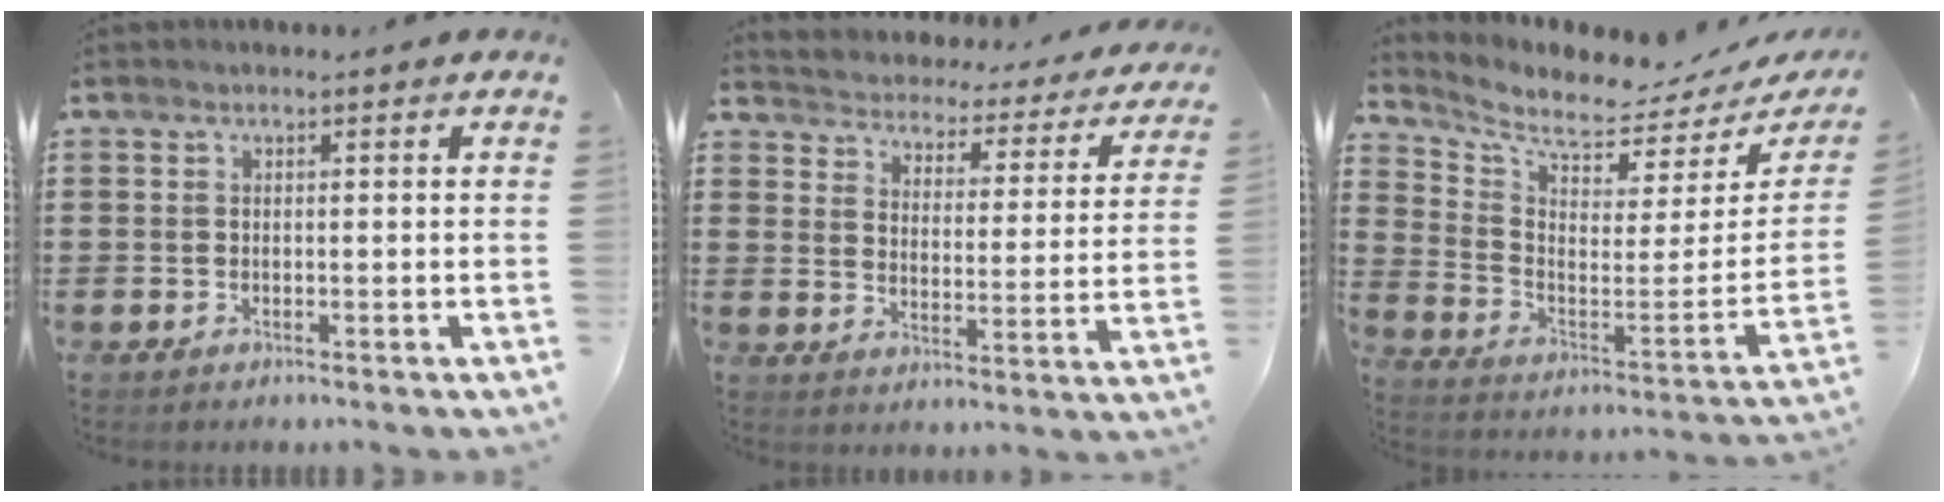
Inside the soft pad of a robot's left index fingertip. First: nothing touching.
{"total": 2.2, "force": [2.2, 0.1, -0.3], "torque": [-0.016, -0.031, 0.026]}
{"total": 5.4, "force": [5.1, 0.3, 1.9], "torque": [-0.070, -0.063, 0.082]}